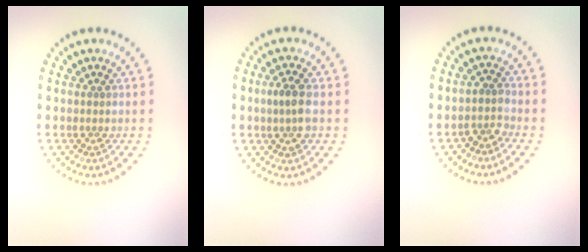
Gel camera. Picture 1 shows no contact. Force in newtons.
{"total": 2.4, "press": 2.3, "slide": 0.6}
{"total": 1.7, "press": 1.3, "slide": 1.1}